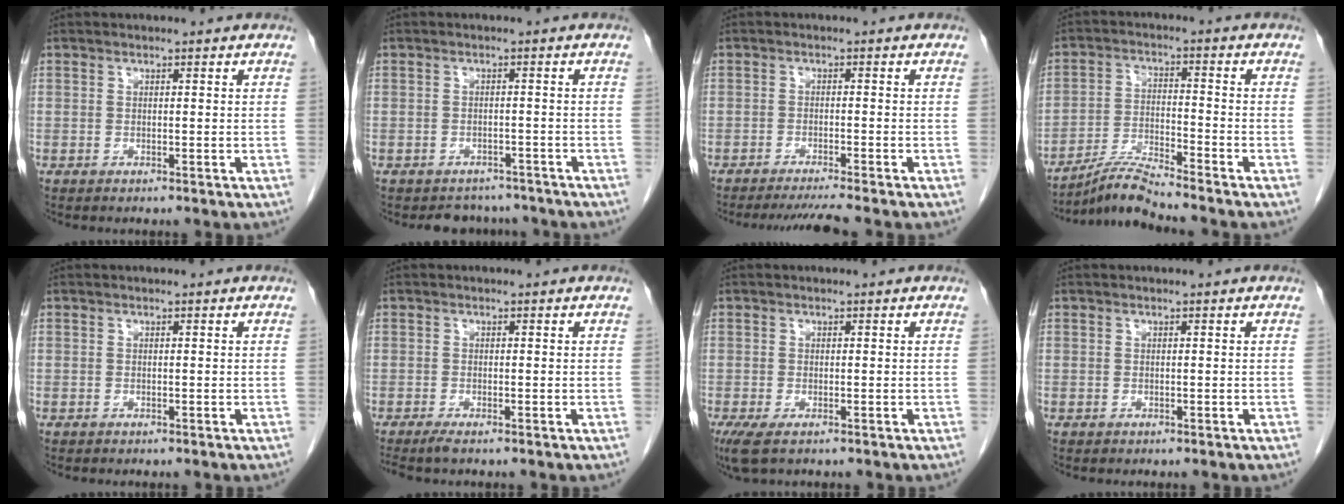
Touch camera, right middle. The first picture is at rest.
{"total": 4.1, "force": [-3.7, 1.8, -0.3], "torque": [0.005, 0.005, -0.049]}
{"total": 4.8, "force": [-4.2, -1.3, 1.8], "torque": [-0.026, -0.017, -0.067]}
{"total": 6.4, "force": [-6.0, -1.4, 1.8], "torque": [-0.040, -0.018, -0.113]}
{"total": 0.0}
{"total": 1.6, "force": [-1.2, -0.1, 0.9], "torque": [-0.022, -0.007, -0.025]}
{"total": 3.3, "force": [-2.1, 1.1, 2.3], "torque": [-0.050, -0.012, -0.033]}
{"total": 0.0}